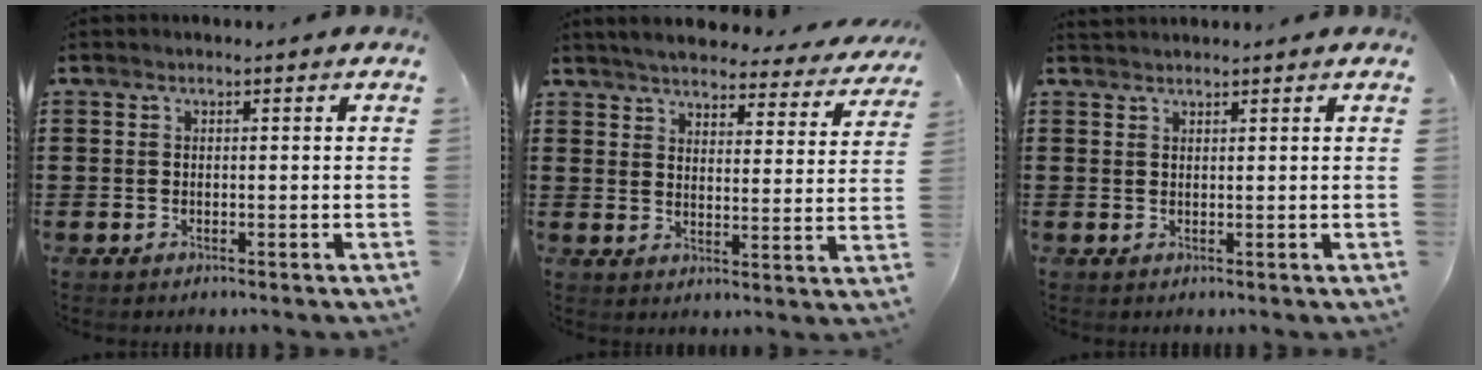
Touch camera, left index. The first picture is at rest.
{"total": 4.5, "force": [4.4, 0.0, 1.1], "torque": [-0.043, -0.028, 0.073]}
{"total": 1.0, "force": [1.0, 0.2, 0.0], "torque": [-0.002, 0.001, 0.020]}